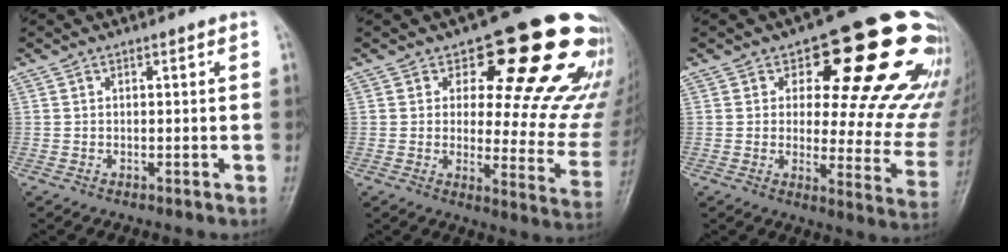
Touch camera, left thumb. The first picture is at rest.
{"total": 22.3, "force": [13.1, 9.7, 15.3], "torque": [-0.143, -0.067, 0.160]}
{"total": 23.8, "force": [11.7, 10.5, 17.8], "torque": [-0.174, -0.035, 0.150]}